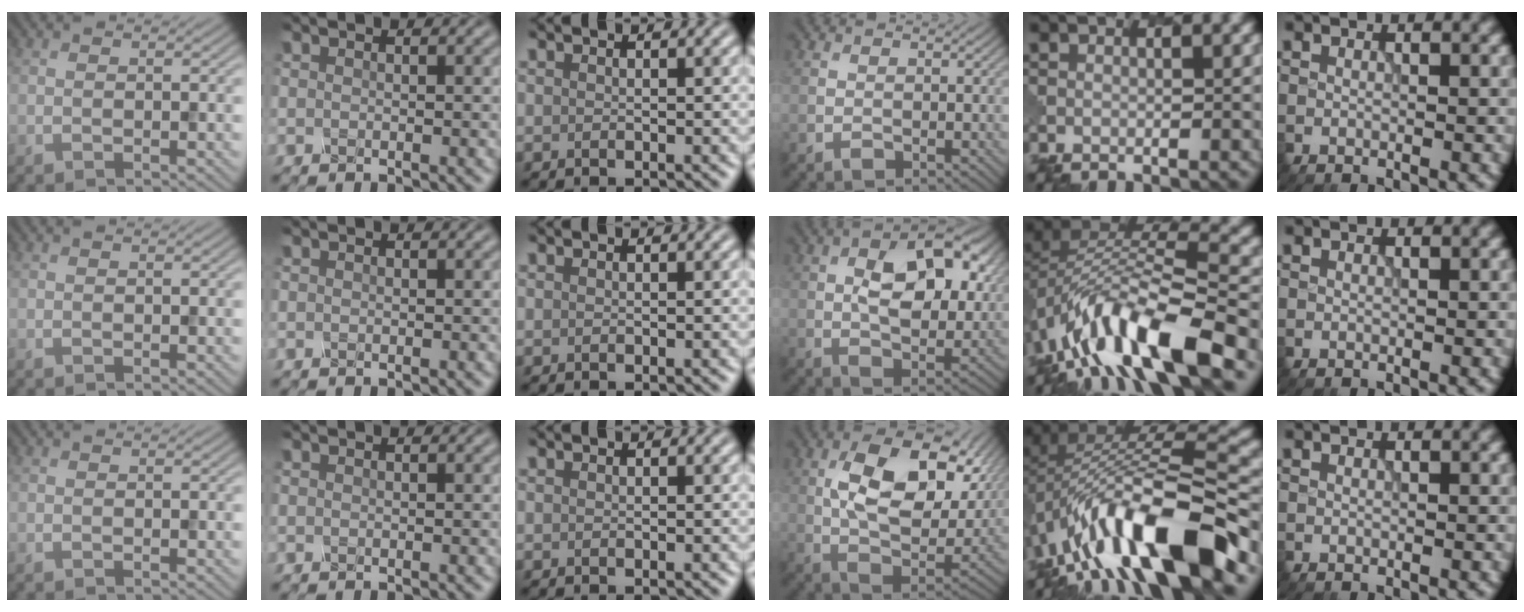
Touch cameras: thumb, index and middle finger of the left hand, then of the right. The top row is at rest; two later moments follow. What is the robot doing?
{"motion": "unscrew", "object": "spray bottle"}